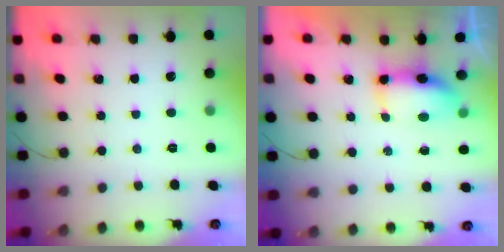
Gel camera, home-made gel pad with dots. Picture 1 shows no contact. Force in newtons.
{"total": 8.1, "press": 7.5, "slide": 2.9}